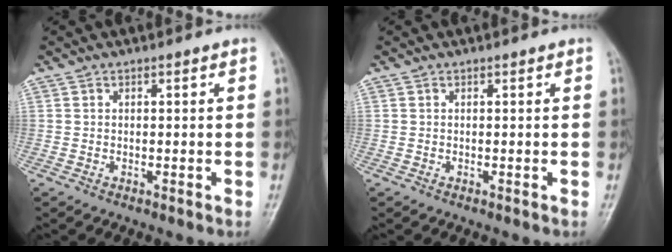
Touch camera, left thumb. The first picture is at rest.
{"total": 0.0}